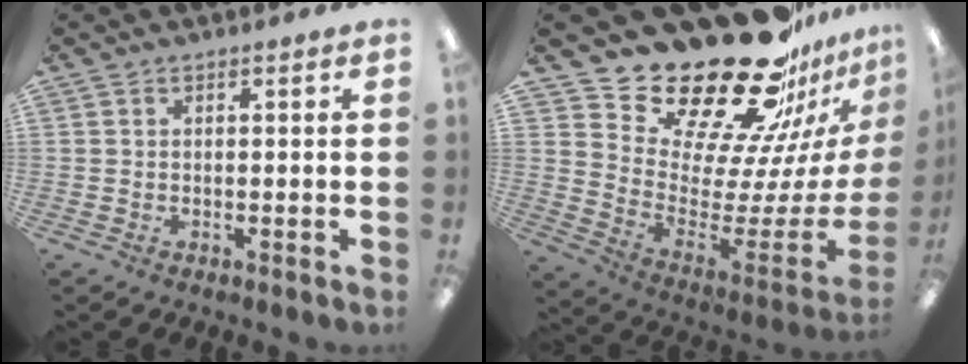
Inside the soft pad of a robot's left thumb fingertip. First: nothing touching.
{"total": 29.1, "force": [23.5, 11.2, 13.1], "torque": [-0.181, -0.194, 0.431]}